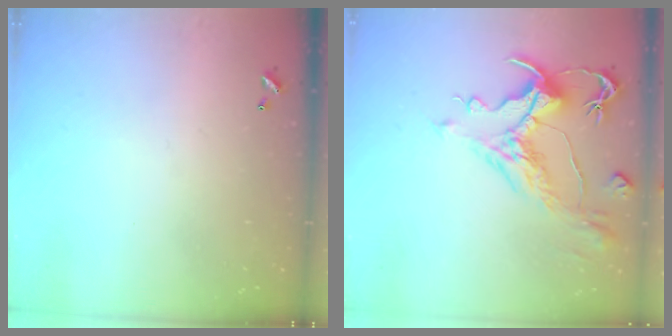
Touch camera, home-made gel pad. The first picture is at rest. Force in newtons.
{"total": 2.6, "press": 2.1, "slide": 1.6}